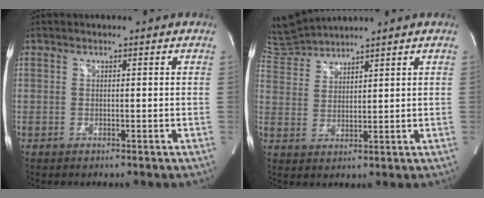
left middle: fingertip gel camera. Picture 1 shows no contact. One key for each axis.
{"total": 5.7, "fx": 5.6, "fy": -0.6, "fz": 0.1, "tx": -0.017, "ty": 0.008, "tz": 0.120}